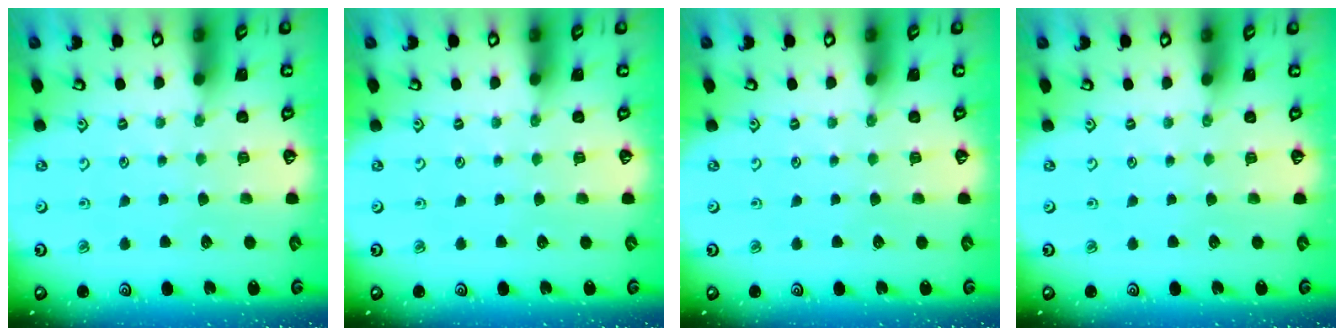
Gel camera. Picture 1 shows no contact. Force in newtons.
{"total": 0.0}
{"total": 0.0}
{"total": 0.0}